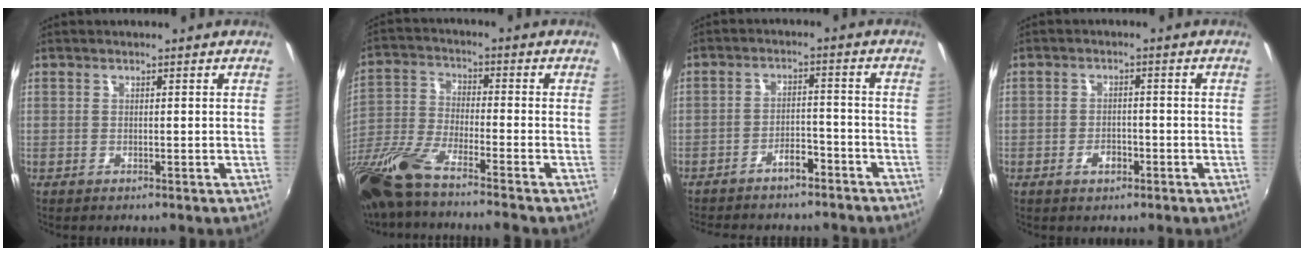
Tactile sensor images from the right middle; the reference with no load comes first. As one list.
[{"total": 15.4, "force": [-12.3, 0.8, 9.1], "torque": [-0.197, -0.049, -0.238]}, {"total": 8.6, "force": [-7.3, 3.0, 3.3], "torque": [-0.077, 0.016, -0.099]}, {"total": 2.8, "force": [-1.5, 1.8, 1.6], "torque": [-0.031, 0.004, -0.023]}]